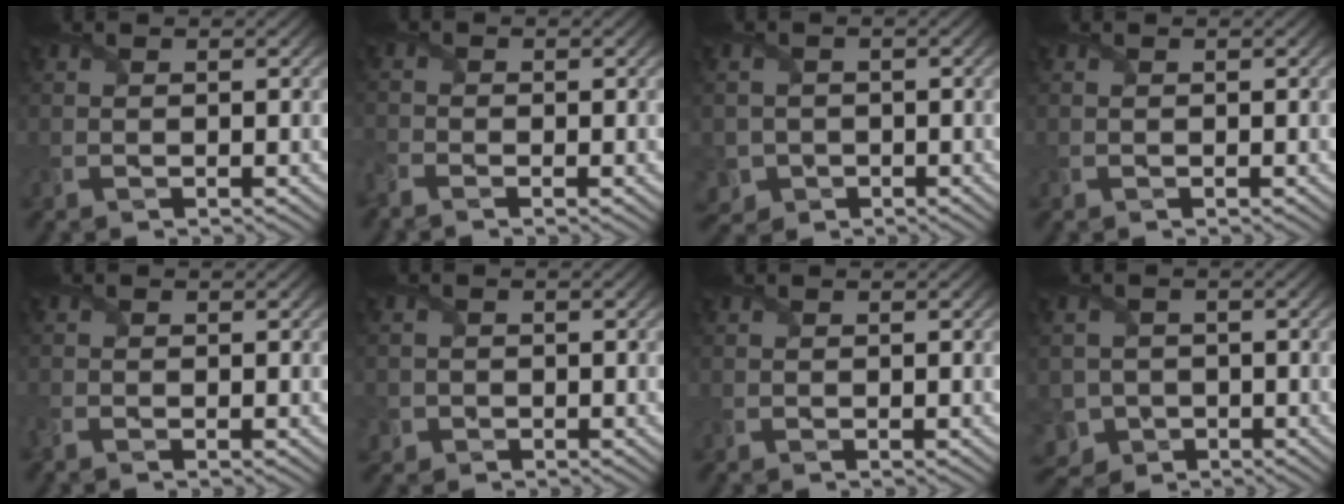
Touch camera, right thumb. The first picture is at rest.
{"total": 2.3, "force": [-2.0, 0.7, 1.0], "torque": [-0.032, -0.015, -0.053]}
{"total": 3.4, "force": [-1.2, 3.1, 0.7], "torque": [-0.023, -0.014, -0.029]}
{"total": 0.0}
{"total": 1.3, "force": [-1.0, 0.5, 0.7], "torque": [-0.026, -0.008, -0.029]}
{"total": 2.0, "force": [-0.9, 1.8, 0.2], "torque": [-0.002, -0.006, -0.018]}
{"total": 0.0}
{"total": 5.2, "force": [-2.1, 4.5, 1.6], "torque": [-0.048, -0.019, -0.042]}